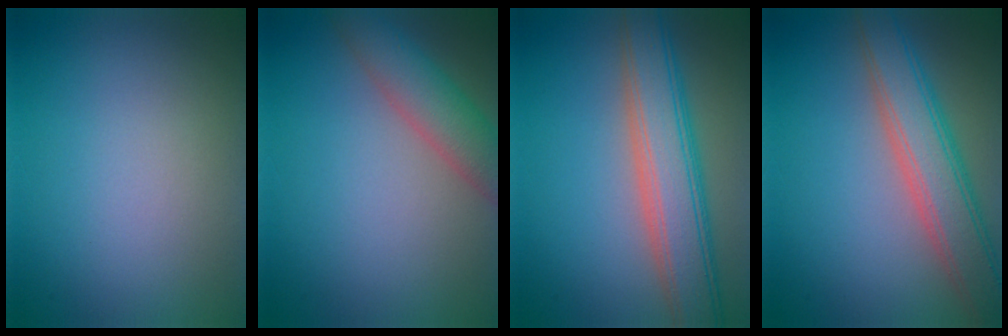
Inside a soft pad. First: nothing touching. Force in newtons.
{"total": 4.2, "press": 4.2, "slide": 0.3}
{"total": 6.9, "press": 6.9, "slide": 0.2}
{"total": 6.0, "press": 6.0, "slide": 0.4}